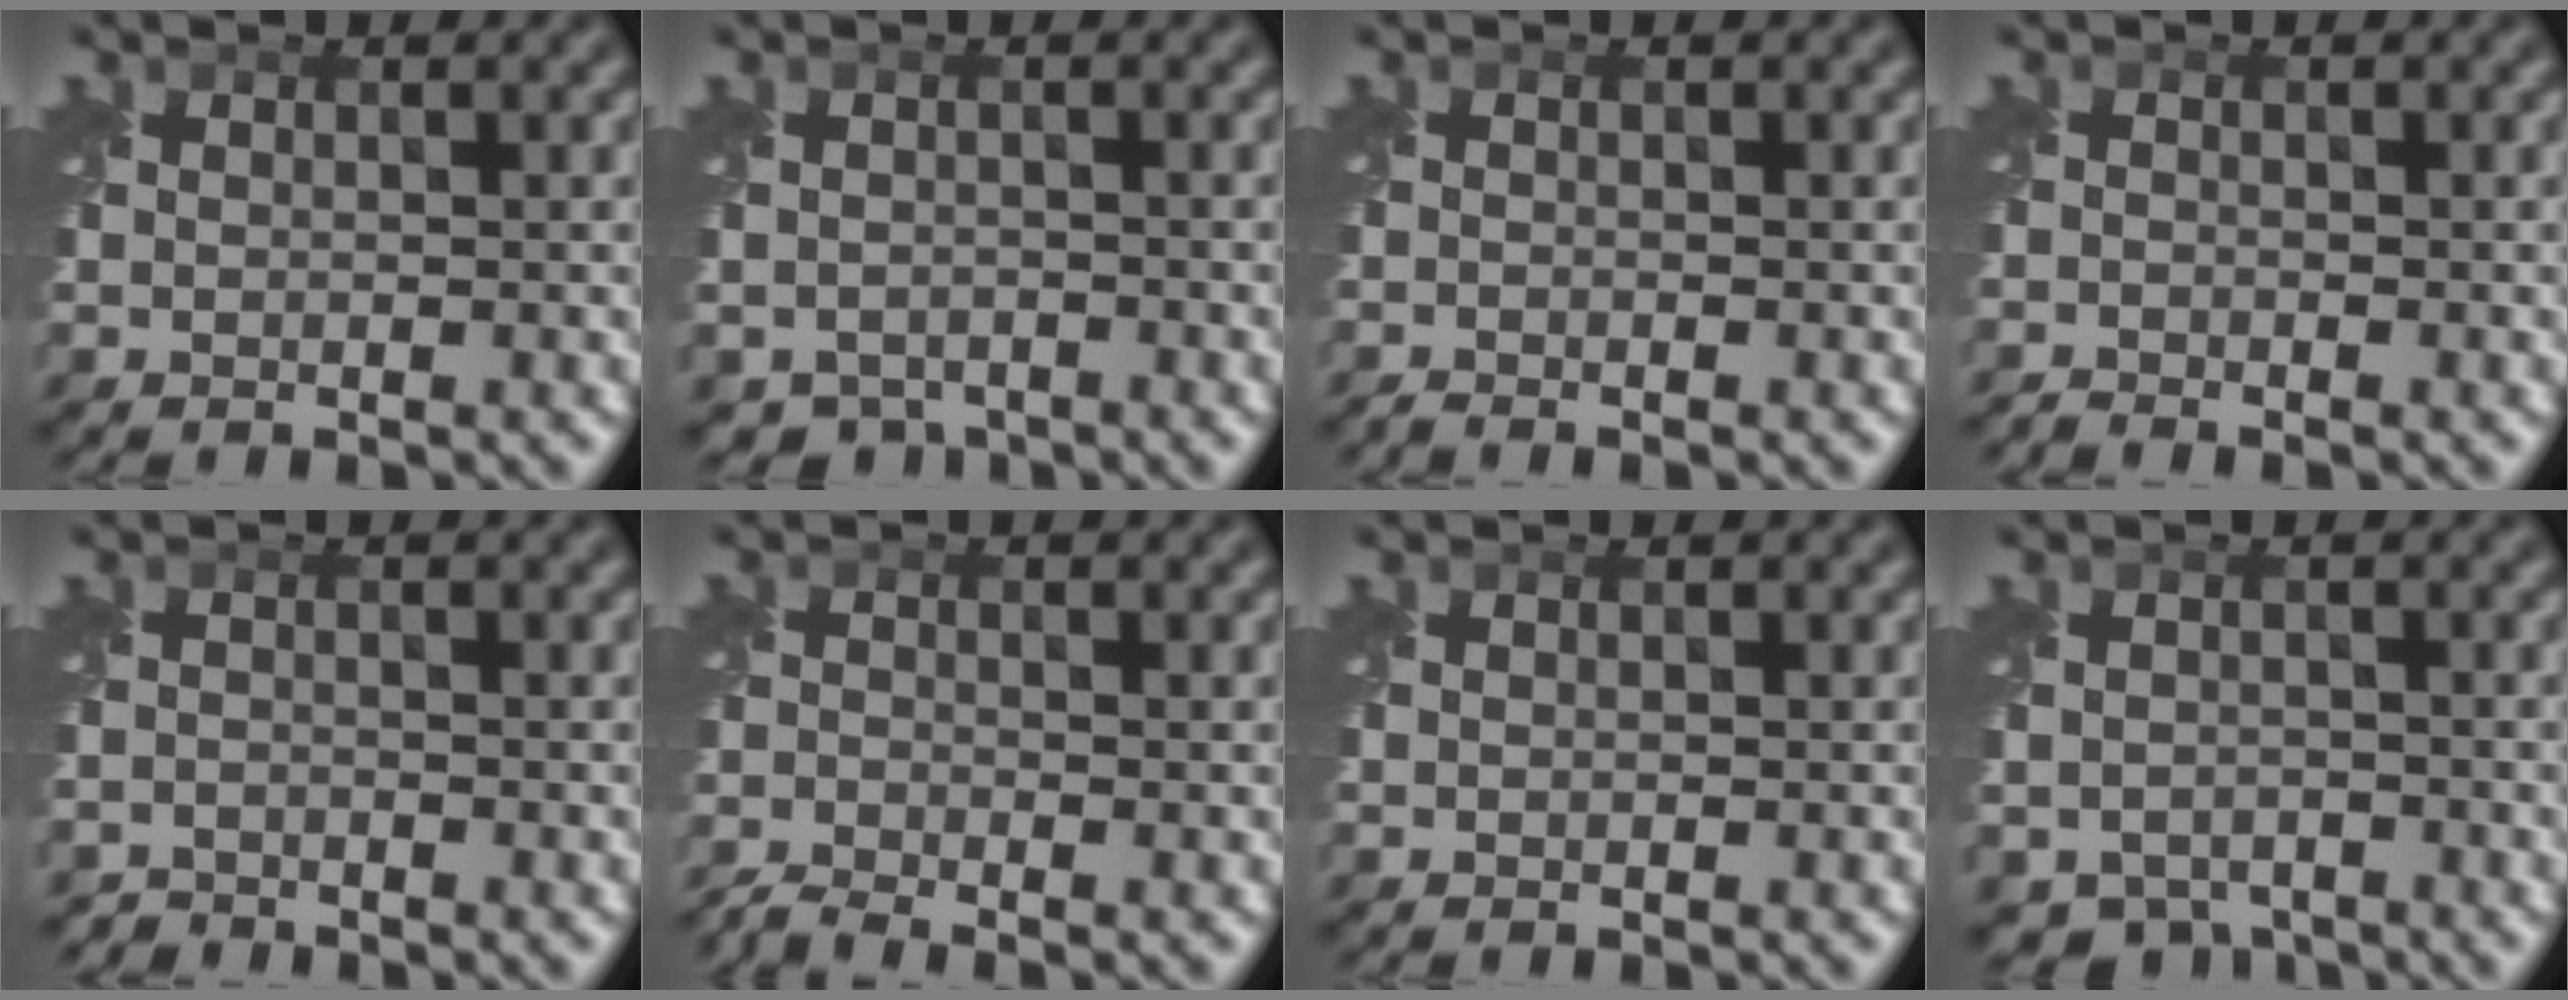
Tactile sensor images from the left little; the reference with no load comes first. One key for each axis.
{"total": 2.4, "fx": -2.1, "fy": 1.2, "fz": 0.2, "tx": 0.004, "ty": -0.011, "tz": -0.040}
{"total": 0.9, "fx": -0.9, "fy": 0.0, "fz": 0.1, "tx": -0.002, "ty": -0.009, "tz": -0.025}
{"total": 1.3, "fx": -1.3, "fy": -0.1, "fz": 0.2, "tx": -0.007, "ty": -0.009, "tz": -0.035}
{"total": 1.6, "fx": -1.6, "fy": 0.1, "fz": -0.3, "tx": 0.007, "ty": -0.004, "tz": -0.037}
{"total": 2.8, "fx": -2.6, "fy": 0.3, "fz": 0.8, "tx": -0.019, "ty": -0.012, "tz": -0.067}
{"total": 0.0}
{"total": 3.2, "fx": -2.5, "fy": 1.9, "fz": 0.7, "tx": -0.007, "ty": -0.019, "tz": -0.044}